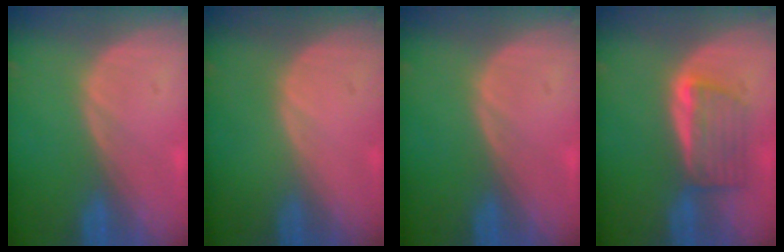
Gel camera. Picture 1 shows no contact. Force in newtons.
{"total": 0.0}
{"total": 0.0}
{"total": 5.6, "press": 5.5, "slide": 1.4}